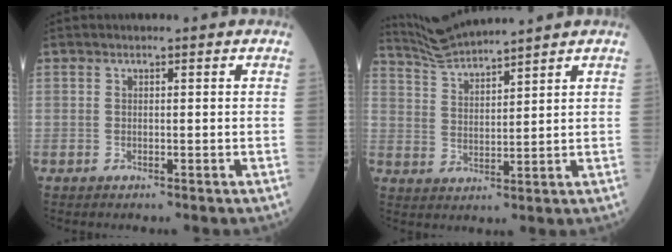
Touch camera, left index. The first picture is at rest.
{"total": 6.6, "force": [6.4, -1.3, 1.1], "torque": [-0.039, 0.007, 0.136]}